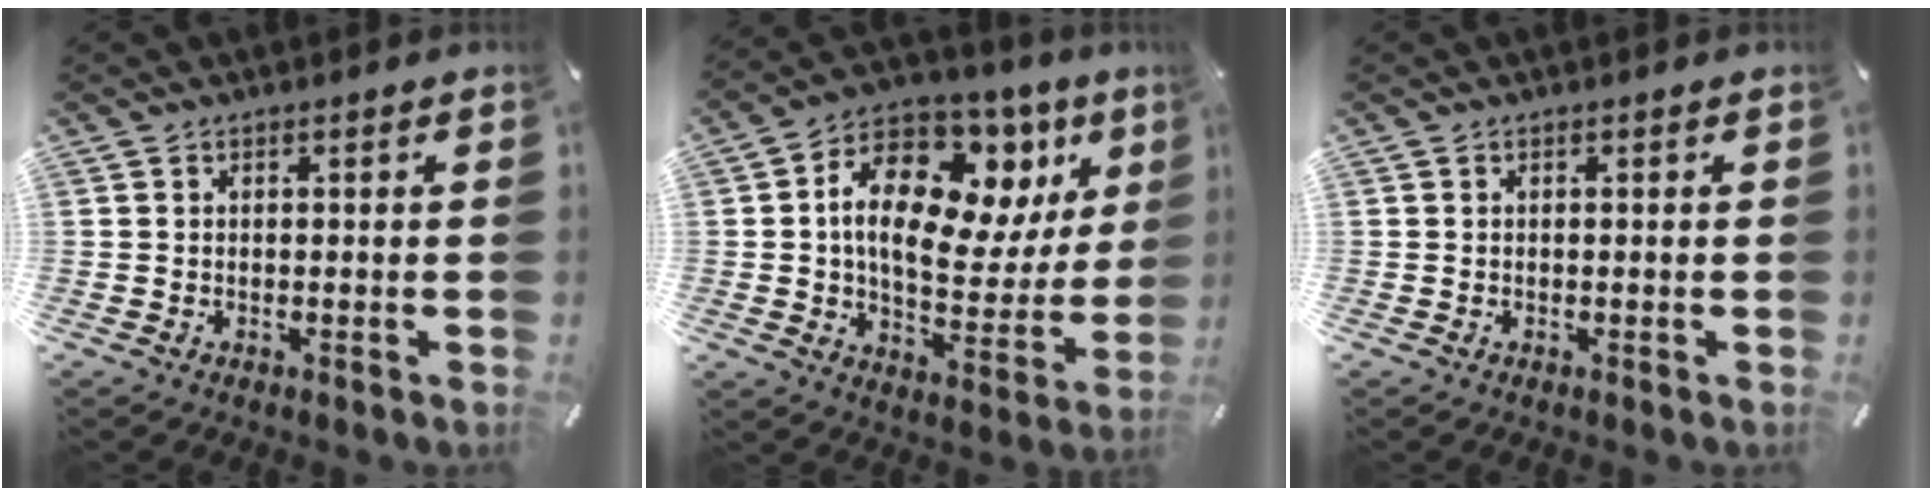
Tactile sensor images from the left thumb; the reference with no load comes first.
{"total": 19.0, "force": [6.3, 11.6, 13.6], "torque": [-0.213, -0.028, 0.108]}
{"total": 0.0}